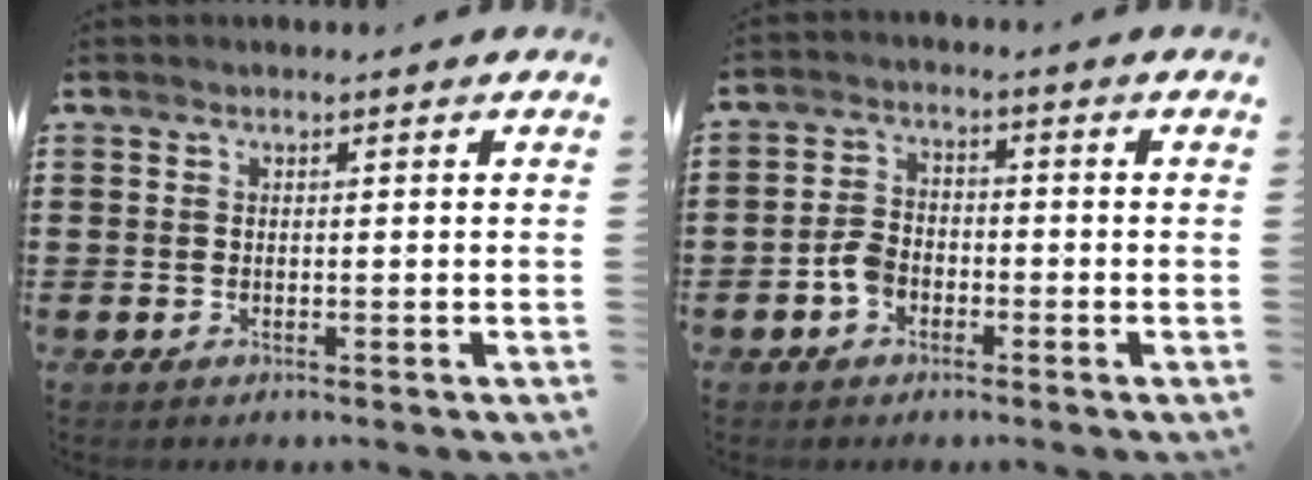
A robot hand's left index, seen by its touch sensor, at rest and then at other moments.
{"total": 3.7, "force": [-2.0, 2.5, 1.9], "torque": [-0.051, 0.003, -0.041]}